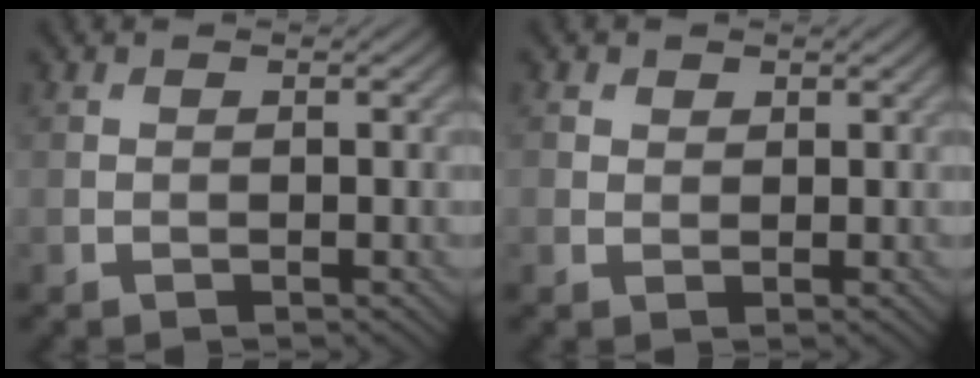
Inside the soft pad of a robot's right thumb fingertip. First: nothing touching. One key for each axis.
{"total": 1.4, "fx": 0.8, "fy": 1.1, "fz": 0.3, "tx": -0.005, "ty": 0.001, "tz": 0.012}